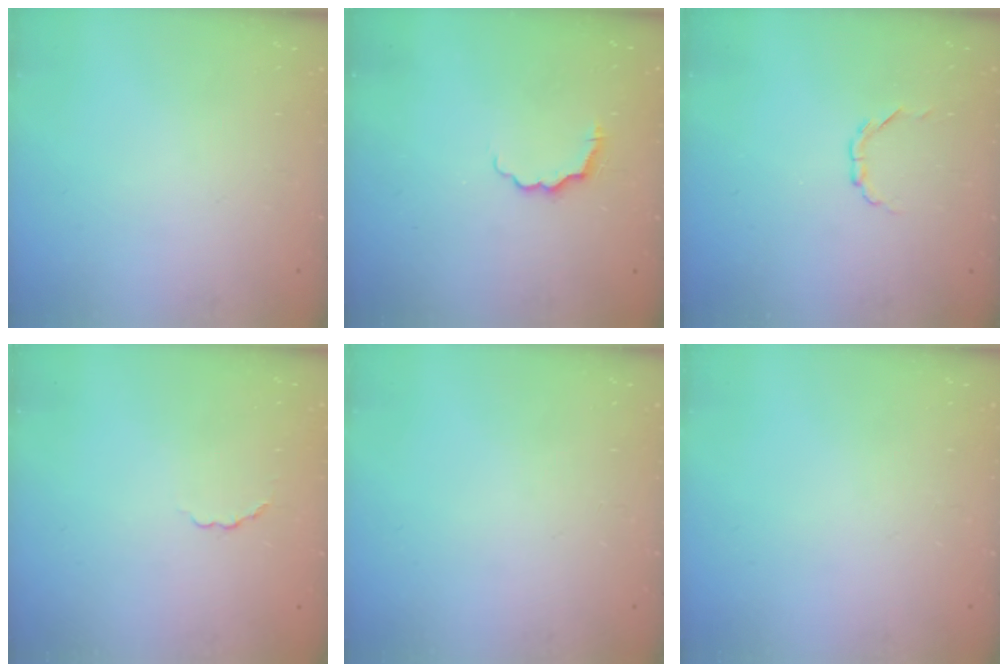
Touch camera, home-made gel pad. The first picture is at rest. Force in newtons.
{"total": 4.2, "press": 4.1, "slide": 0.6}
{"total": 2.6, "press": 2.5, "slide": 0.9}
{"total": 2.4, "press": 2.2, "slide": 1.0}
{"total": 0.0}
{"total": 0.0}